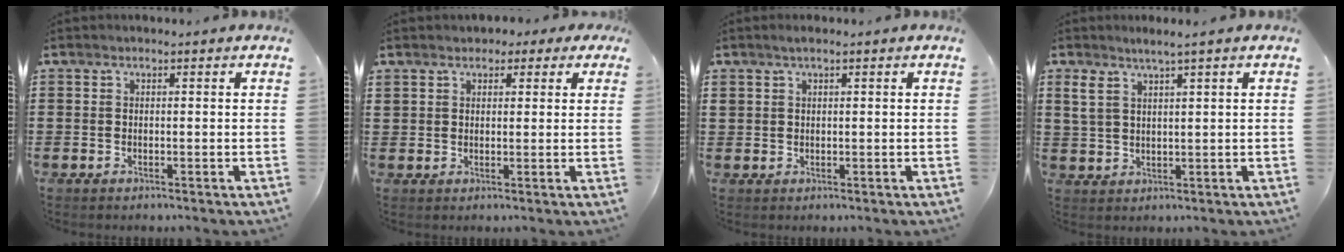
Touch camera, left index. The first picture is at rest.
{"total": 2.6, "force": [1.8, 1.8, 0.3], "torque": [-0.010, 0.008, 0.031]}
{"total": 1.2, "force": [0.7, 0.6, 0.8], "torque": [-0.018, 0.003, 0.013]}
{"total": 2.9, "force": [1.8, 0.5, 2.2], "torque": [-0.048, 0.003, 0.032]}